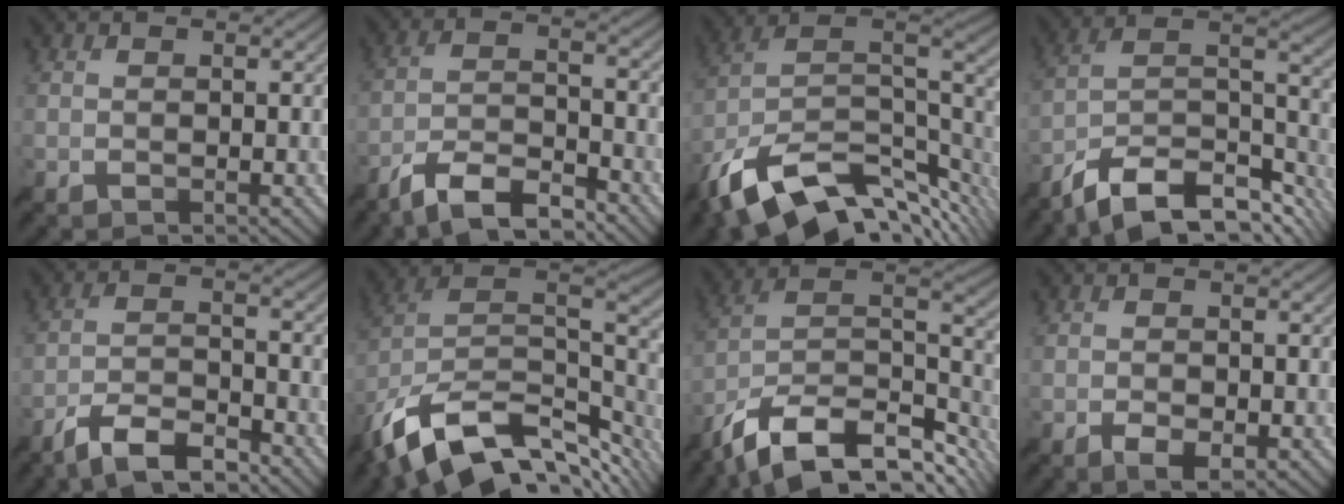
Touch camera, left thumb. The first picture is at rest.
{"total": 8.3, "force": [-6.7, 2.1, 4.5], "torque": [-0.076, 0.003, -0.134]}
{"total": 15.6, "force": [-8.2, 7.4, 11.0], "torque": [-0.239, -0.023, -0.139]}
{"total": 14.2, "force": [-10.4, 4.5, 8.5], "torque": [-0.166, -0.005, -0.182]}
{"total": 7.5, "force": [-6.0, 1.9, 4.1], "torque": [-0.071, 0.001, -0.118]}
{"total": 16.0, "force": [-8.3, 8.1, 11.0], "torque": [-0.248, -0.022, -0.139]}
{"total": 15.8, "force": [-9.9, 7.1, 10.0], "torque": [-0.234, -0.020, -0.161]}
{"total": 2.8, "force": [-1.6, 1.0, 2.1], "torque": [-0.034, -0.006, -0.026]}